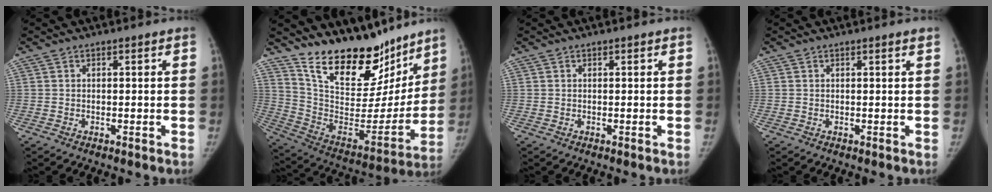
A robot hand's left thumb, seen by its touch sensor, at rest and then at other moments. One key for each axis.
{"total": 25.2, "fx": 19.6, "fy": 10.8, "fz": 11.6, "tx": -0.146, "ty": -0.109, "tz": 0.320}
{"total": 0.0}
{"total": 0.7, "fx": 0.5, "fy": -0.1, "fz": 0.5, "tx": -0.008, "ty": -0.003, "tz": 0.008}